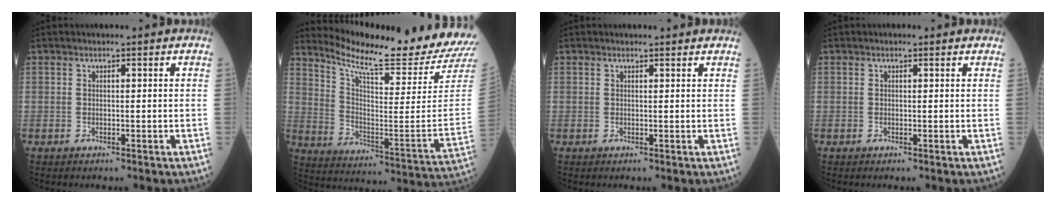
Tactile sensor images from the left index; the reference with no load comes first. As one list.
[{"total": 21.0, "force": [19.9, -1.6, 6.5], "torque": [-0.130, -0.123, 0.278]}, {"total": 2.6, "force": [2.5, 0.6, 0.4], "torque": [-0.008, 0.005, 0.021]}, {"total": 0.6, "force": [0.5, 0.3, 0.1], "torque": [-0.007, -0.007, 0.000]}]